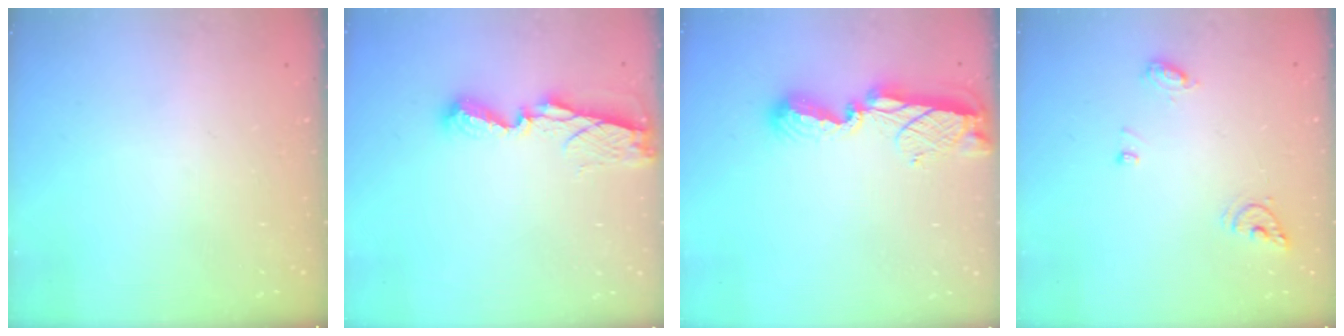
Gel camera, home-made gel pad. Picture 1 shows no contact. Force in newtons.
{"total": 7.1, "press": 7.1, "slide": 0.2}
{"total": 9.6, "press": 9.6, "slide": 1.2}
{"total": 7.4, "press": 7.3, "slide": 0.9}